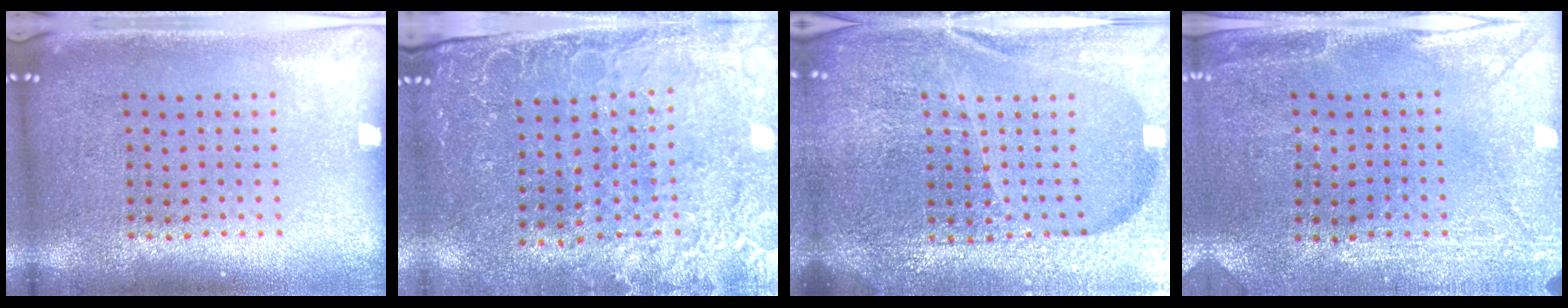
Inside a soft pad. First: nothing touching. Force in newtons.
{"total": 2.9, "press": 2.8, "slide": 0.8}
{"total": 6.1, "press": 5.4, "slide": 2.8}
{"total": 2.8, "press": 2.7, "slide": 0.9}